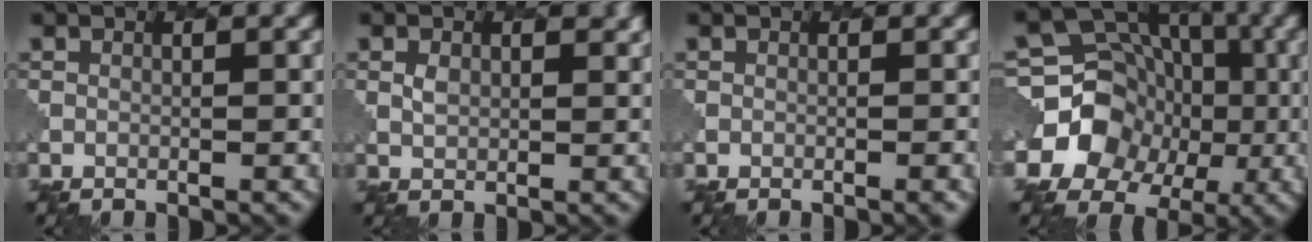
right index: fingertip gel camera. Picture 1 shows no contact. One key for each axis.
{"total": 1.5, "fx": 0.9, "fy": 1.1, "fz": 0.5, "tx": -0.012, "ty": -0.003, "tz": 0.019}
{"total": 0.8, "fx": -0.3, "fy": 0.2, "fz": 0.7, "tx": -0.001, "ty": 0.000, "tz": -0.002}
{"total": 11.7, "fx": -1.6, "fy": 10.6, "fz": 4.6, "tx": -0.075, "ty": 0.005, "tz": -0.044}